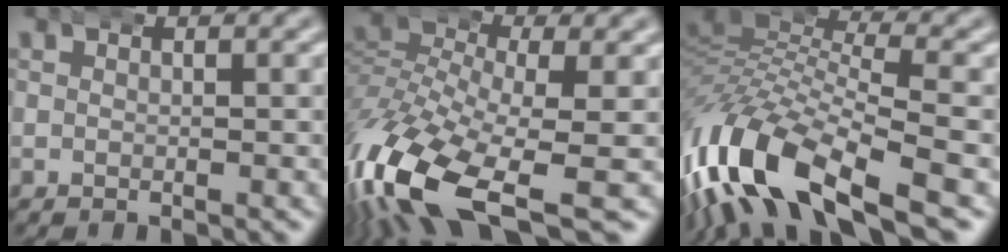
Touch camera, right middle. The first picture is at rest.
{"total": 9.5, "force": [-4.5, 4.8, 6.8], "torque": [-0.176, -0.054, -0.054]}
{"total": 12.1, "force": [-4.4, 6.9, 8.8], "torque": [-0.220, -0.048, -0.057]}